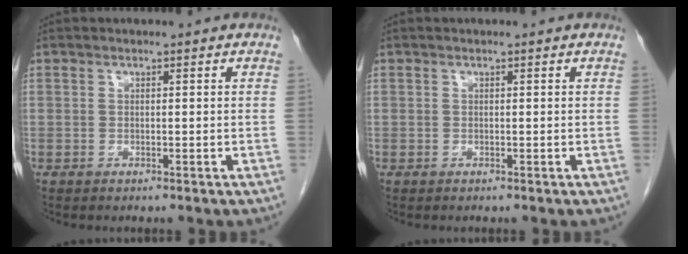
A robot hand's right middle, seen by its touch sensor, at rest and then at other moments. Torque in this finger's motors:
{"motor_torque": [0.00, 0.00, 0.02, -0.01]}